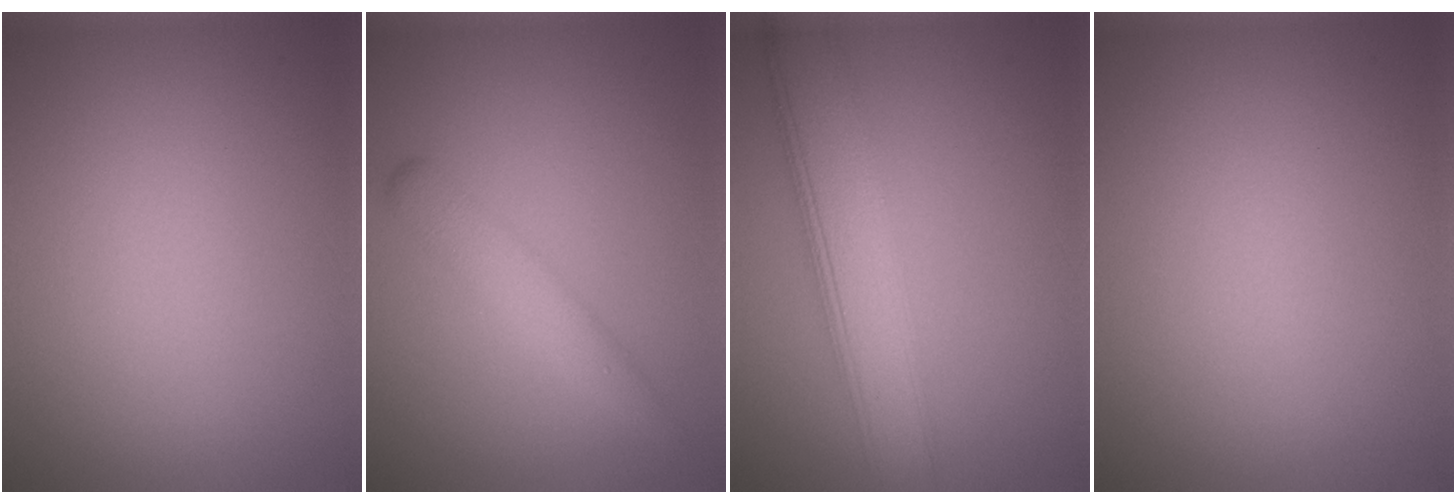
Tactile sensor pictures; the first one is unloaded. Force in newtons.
{"total": 2.5, "press": 2.5, "slide": 0.1}
{"total": 6.5, "press": 6.5, "slide": 0.1}
{"total": 0.0}